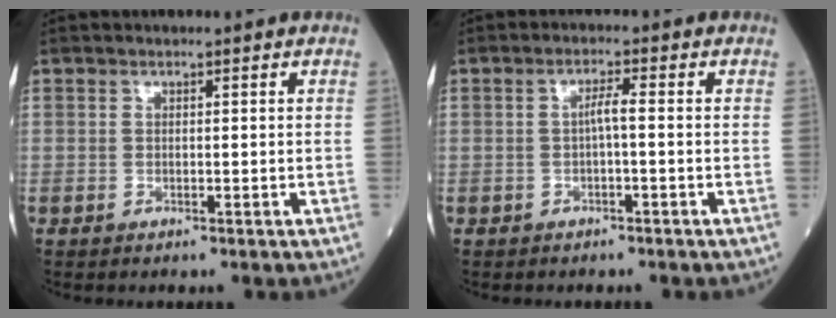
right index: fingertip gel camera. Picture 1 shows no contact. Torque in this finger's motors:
{"motor_torque": [0.32, -0.04, 0.18, 0.05]}